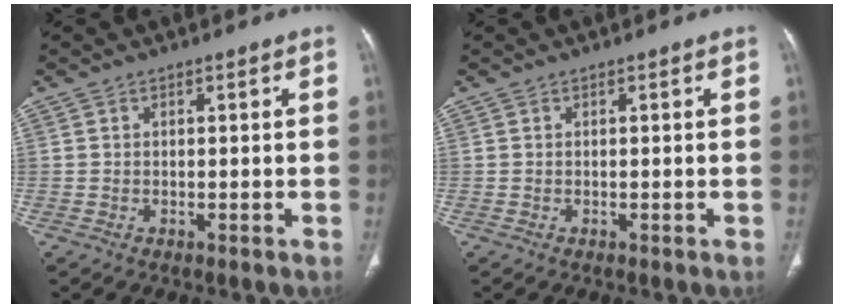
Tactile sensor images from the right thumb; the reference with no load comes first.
{"total": 0.0}